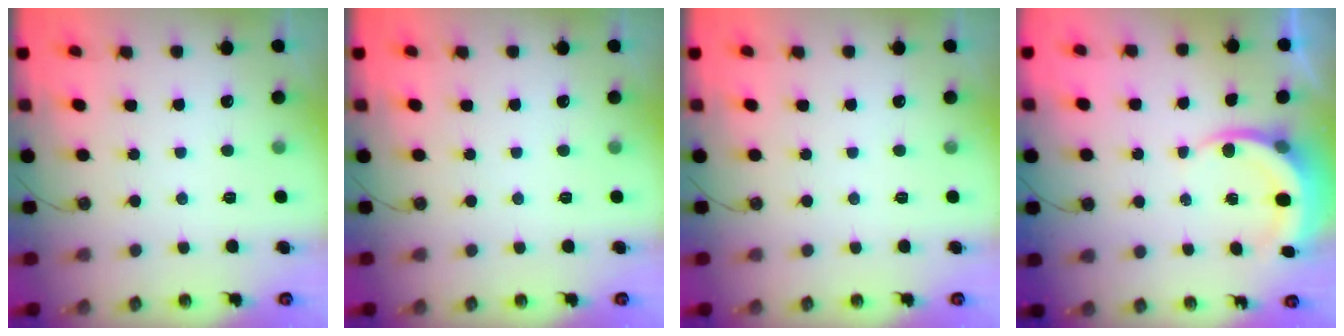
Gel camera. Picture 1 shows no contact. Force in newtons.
{"total": 0.0}
{"total": 0.0}
{"total": 5.5, "press": 5.5, "slide": 0.3}